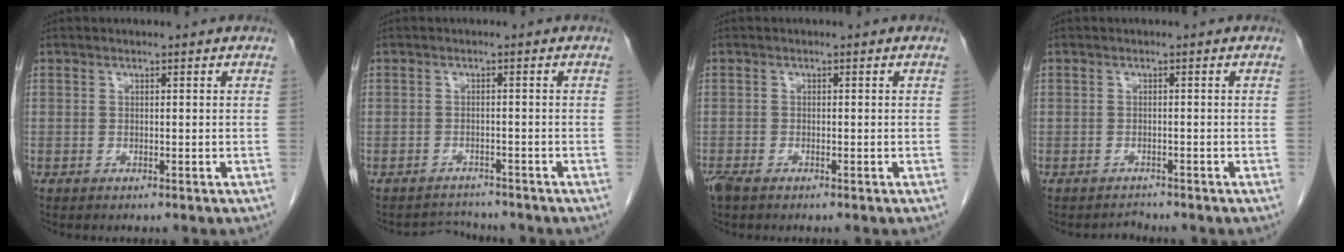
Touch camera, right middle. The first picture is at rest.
{"total": 2.6, "force": [-2.3, 0.4, -1.1], "torque": [0.017, -0.005, -0.037]}
{"total": 2.2, "force": [-1.7, 0.8, 1.2], "torque": [-0.033, -0.007, -0.030]}
{"total": 1.2, "force": [-1.0, 0.2, -0.7], "torque": [0.009, -0.007, -0.018]}